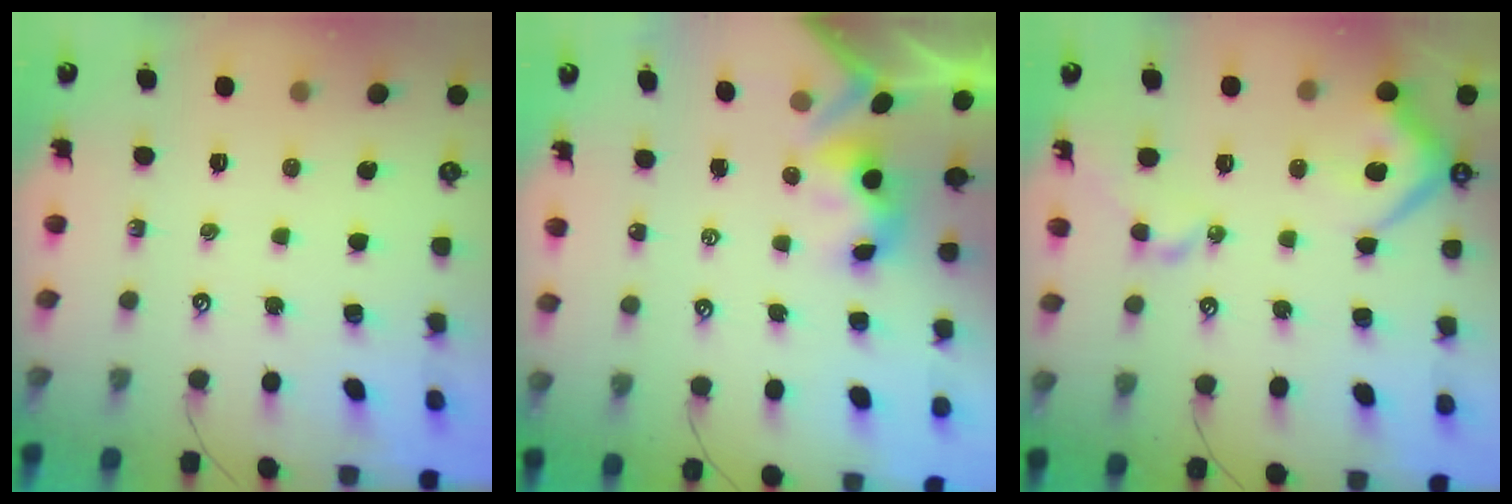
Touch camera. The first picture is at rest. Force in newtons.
{"total": 3.3, "press": 3.3, "slide": 0.4}
{"total": 10.9, "press": 10.7, "slide": 1.8}